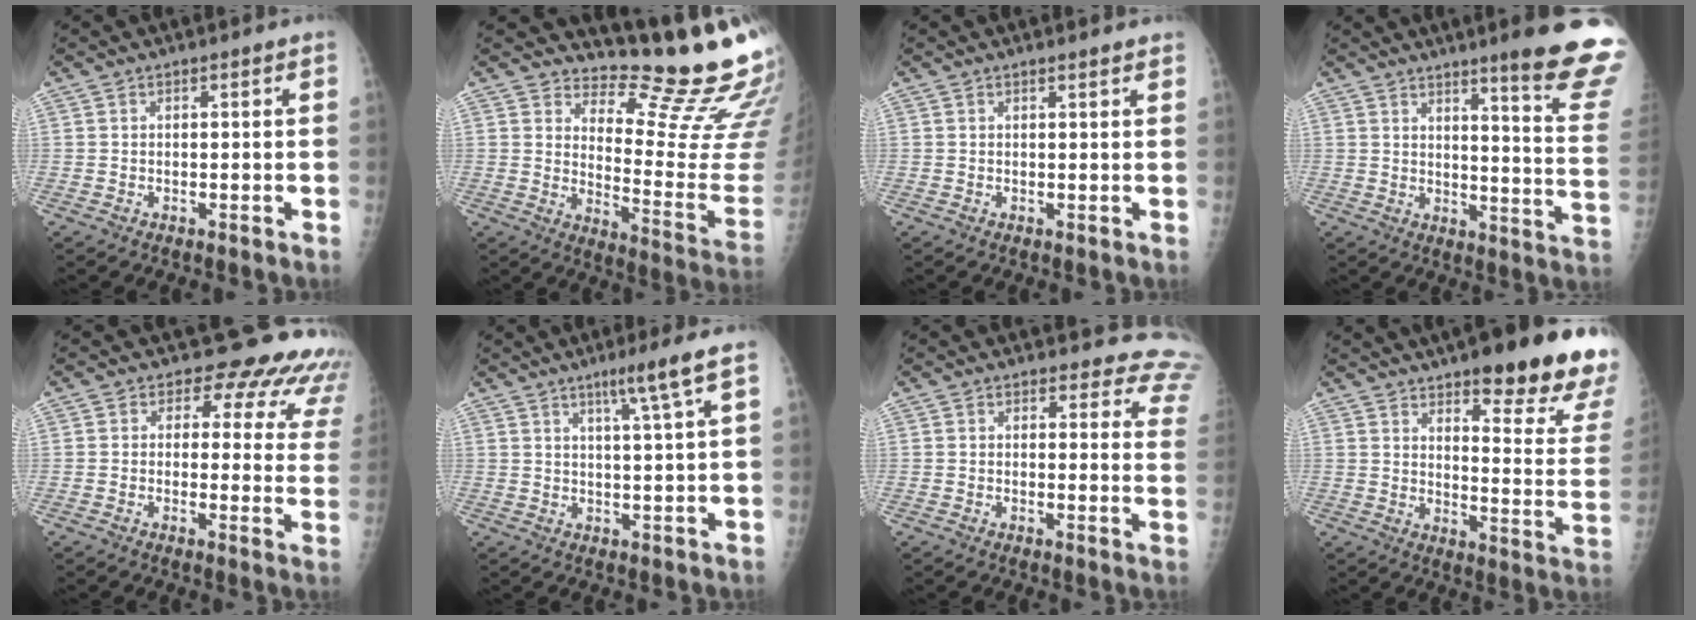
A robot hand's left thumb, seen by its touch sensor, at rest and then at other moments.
{"total": 17.2, "force": [15.2, 2.7, 7.8], "torque": [-0.070, -0.179, 0.193]}
{"total": 1.2, "force": [1.1, 0.2, 0.5], "torque": [-0.003, -0.002, 0.015]}
{"total": 17.9, "force": [13.1, 0.7, 12.1], "torque": [-0.127, -0.100, 0.162]}
{"total": 13.8, "force": [11.9, 6.3, 3.3], "torque": [0.019, -0.072, 0.098]}
{"total": 5.8, "force": [3.1, -1.2, 4.8], "torque": [-0.085, -0.018, 0.056]}
{"total": 11.7, "force": [10.6, 4.6, 1.7], "torque": [0.041, -0.073, 0.073]}
{"total": 22.3, "force": [15.9, 4.4, 15.0], "torque": [-0.169, -0.093, 0.204]}